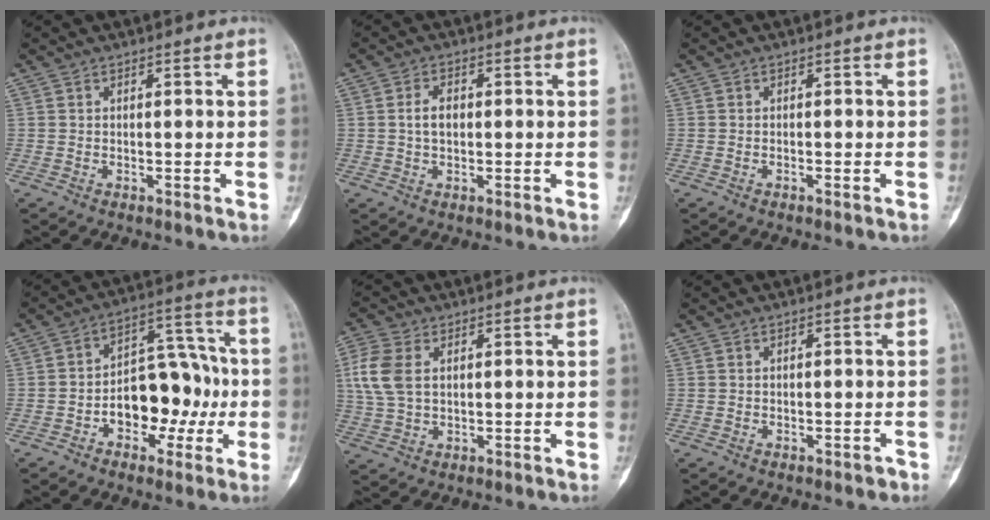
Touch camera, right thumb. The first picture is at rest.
{"total": 3.4, "force": [0.0, 2.2, 2.6], "torque": [-0.047, 0.008, -0.002]}
{"total": 0.7, "force": [-0.5, 0.1, 0.6], "torque": [-0.015, 0.003, -0.003]}
{"total": 13.4, "force": [-3.0, 8.7, 9.7], "torque": [-0.099, 0.056, -0.046]}
{"total": 7.8, "force": [1.5, 5.0, 5.8], "torque": [-0.142, 0.007, 0.032]}
{"total": 1.0, "force": [-0.7, 0.5, 0.5], "torque": [-0.007, 0.003, -0.007]}